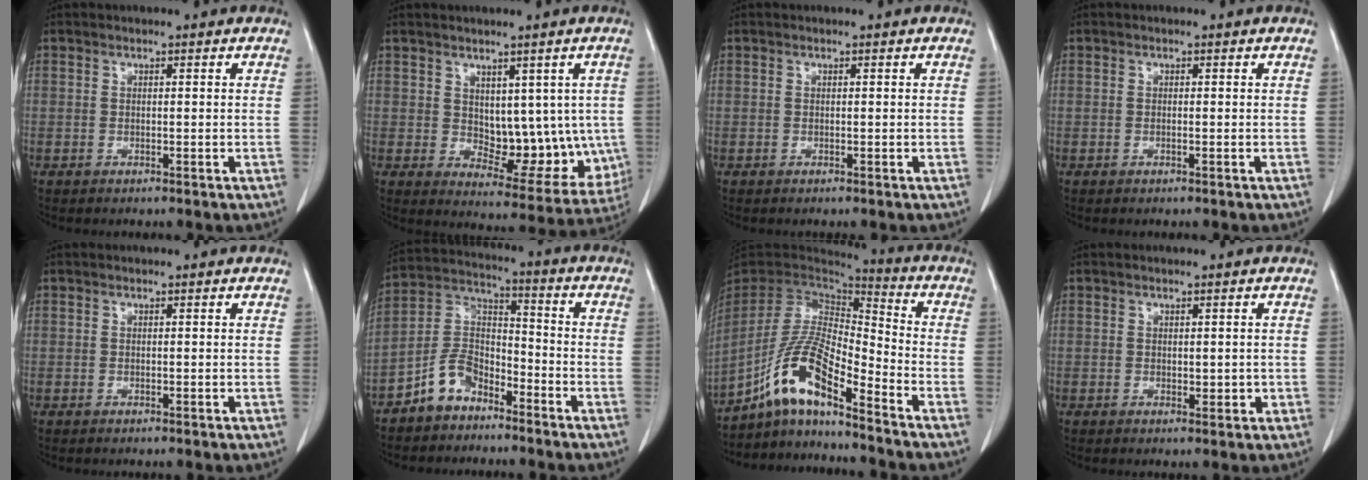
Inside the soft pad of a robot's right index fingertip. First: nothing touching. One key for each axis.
{"total": 10.9, "fx": 1.2, "fy": 6.5, "fz": 8.7, "tx": -0.097, "ty": 0.003, "tz": 0.041}
{"total": 0.0}
{"total": 0.0}
{"total": 0.0}
{"total": 8.0, "fx": -5.7, "fy": 4.6, "fz": 3.3, "tx": -0.070, "ty": 0.023, "tz": -0.110}
{"total": 12.5, "fx": -8.1, "fy": 1.9, "fz": 9.3, "tx": -0.192, "ty": 0.008, "tz": -0.151}
{"total": 1.5, "fx": 0.1, "fy": 1.0, "fz": 1.1, "tx": -0.011, "ty": -0.001, "tz": 0.006}